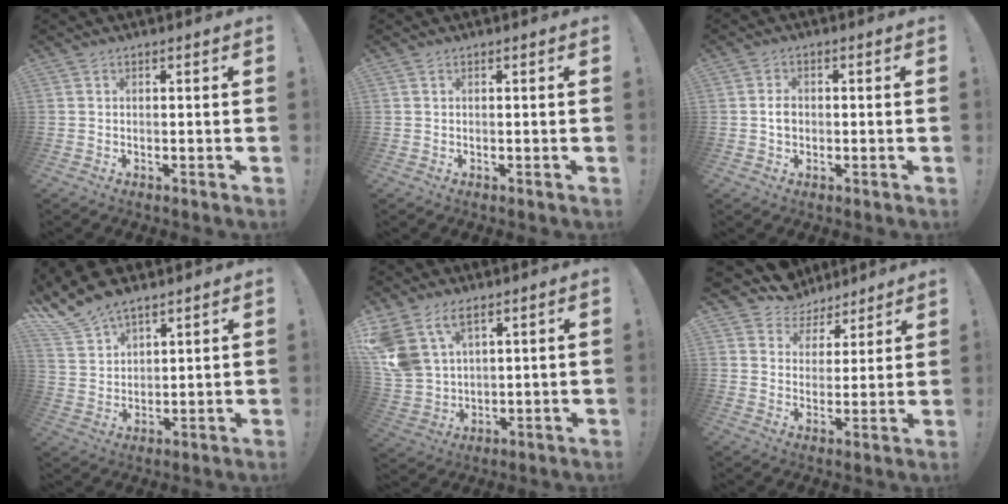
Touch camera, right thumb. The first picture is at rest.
{"total": 0.0}
{"total": 3.2, "force": [-0.2, 2.4, 2.0], "torque": [-0.020, 0.002, -0.006]}
{"total": 11.4, "force": [9.2, 5.3, 3.9], "torque": [-0.095, -0.055, 0.182]}
{"total": 11.4, "force": [6.7, 7.0, 6.0], "torque": [-0.136, -0.033, 0.136]}
{"total": 7.9, "force": [6.2, 5.0, 0.4], "torque": [-0.010, -0.054, 0.120]}